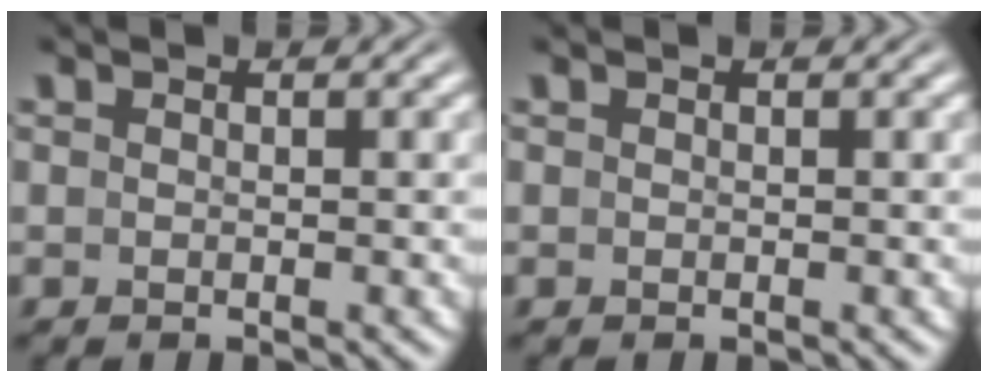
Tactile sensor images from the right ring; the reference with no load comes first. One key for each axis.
{"total": 0.0}